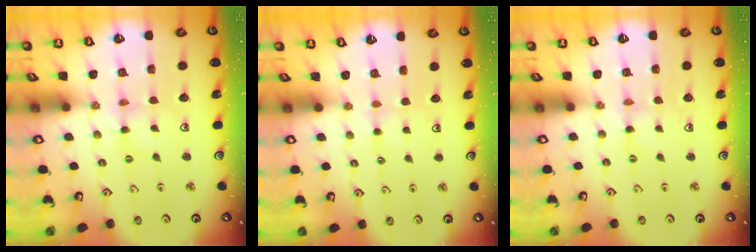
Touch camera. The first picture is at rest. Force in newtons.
{"total": 2.0, "press": 2.0, "slide": 0.4}
{"total": 0.9, "press": 0.9, "slide": 0.1}